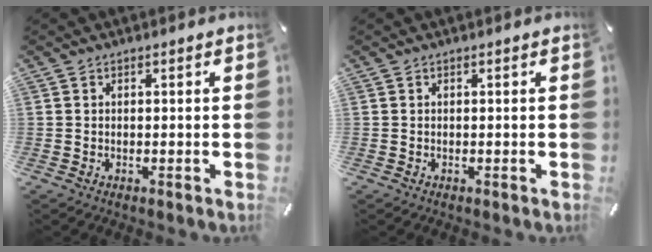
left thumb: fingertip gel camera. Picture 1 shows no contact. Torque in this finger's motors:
{"motor_torque": [-0.14, -0.09, -0.10, 0.09, 0.00]}